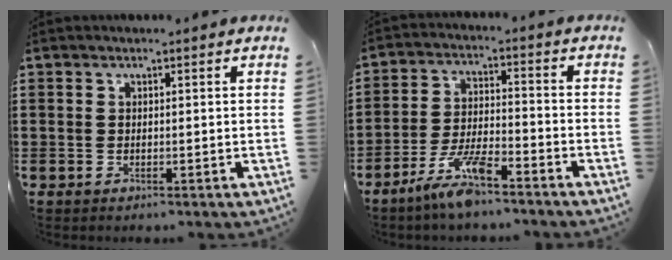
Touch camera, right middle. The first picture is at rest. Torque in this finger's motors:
{"motor_torque": [2.14, 0.00, 0.91, 0.21]}